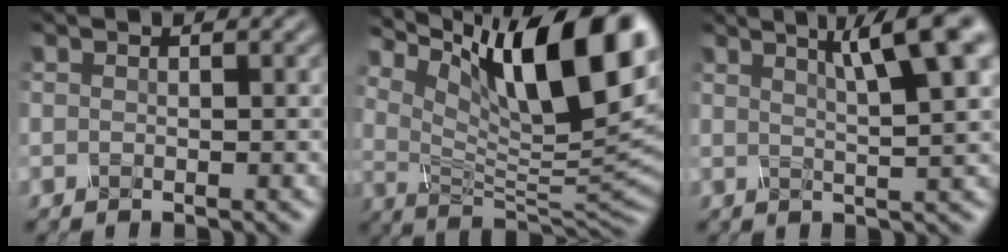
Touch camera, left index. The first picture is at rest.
{"total": 14.4, "force": [6.7, 4.6, 12.0], "torque": [-0.186, 0.010, 0.122]}
{"total": 7.5, "force": [3.7, 1.5, 6.3], "torque": [-0.070, 0.020, 0.049]}